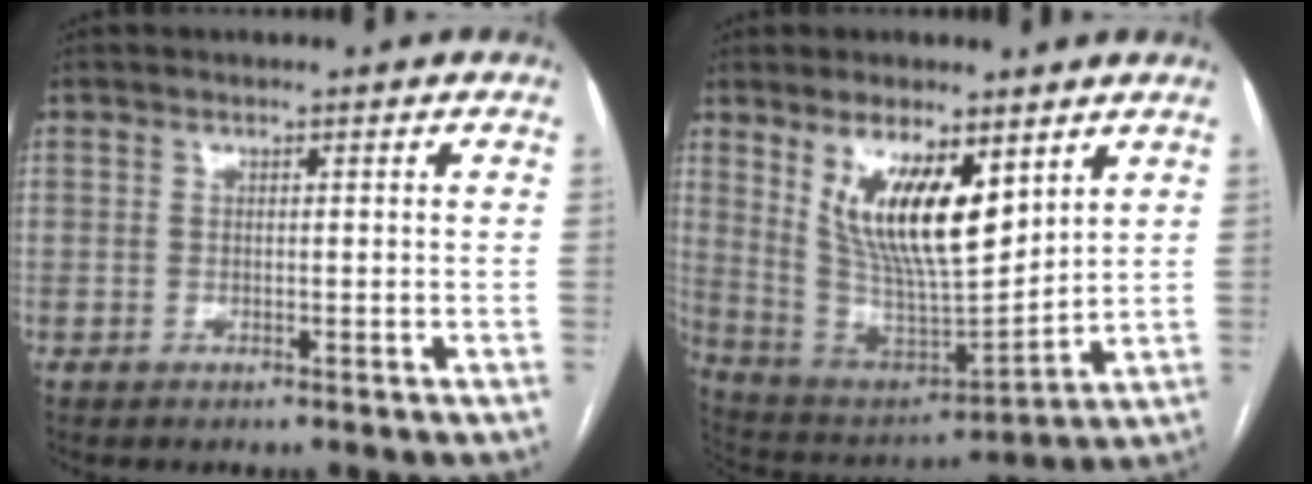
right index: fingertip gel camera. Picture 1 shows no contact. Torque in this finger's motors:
{"motor_torque": [0.61, 0.38, 0.70, 0.21]}